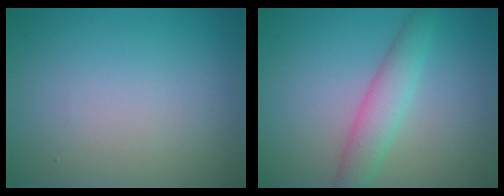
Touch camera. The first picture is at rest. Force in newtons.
{"total": 3.2, "press": 3.2, "slide": 0.1}